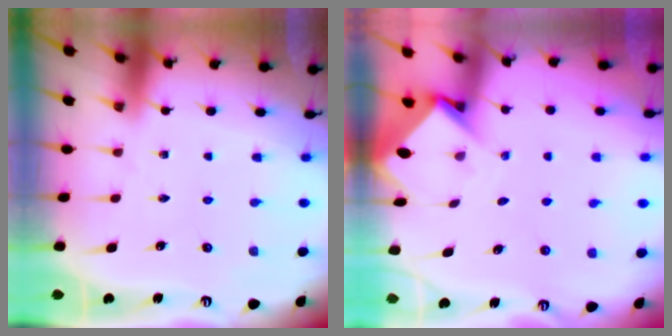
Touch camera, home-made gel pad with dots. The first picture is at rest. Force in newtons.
{"total": 3.6, "press": 3.6, "slide": 0.3}